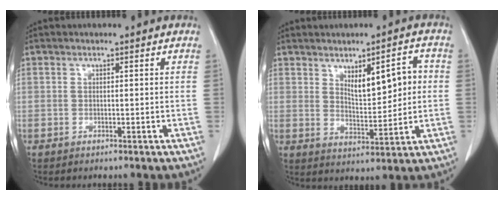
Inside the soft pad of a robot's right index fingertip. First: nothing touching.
{"total": 7.8, "force": [1.8, 2.5, 7.2], "torque": [-0.112, 0.007, 0.041]}